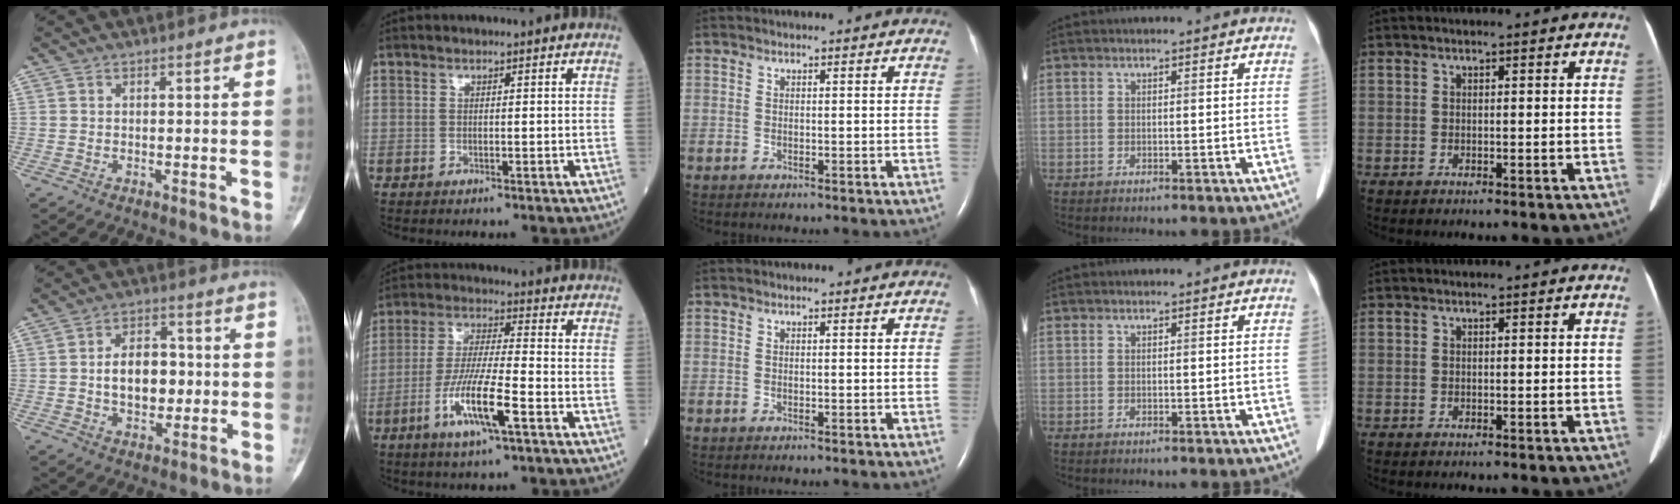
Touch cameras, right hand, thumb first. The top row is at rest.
{"thumb": {"total": 10.0, "force": [-0.2, 6.6, 7.5], "torque": [-0.090, 0.015, -0.006]}, "index": {"total": 10.3, "force": [-4.4, 0.8, 9.2], "torque": [-0.182, -0.011, -0.084]}}